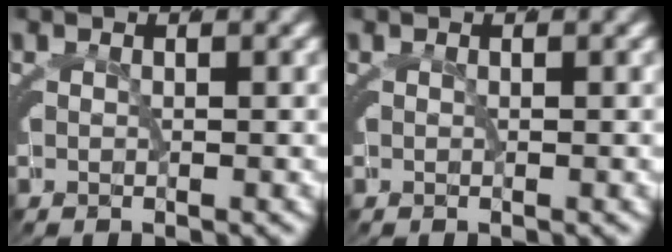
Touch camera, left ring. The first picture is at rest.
{"total": 0.0}